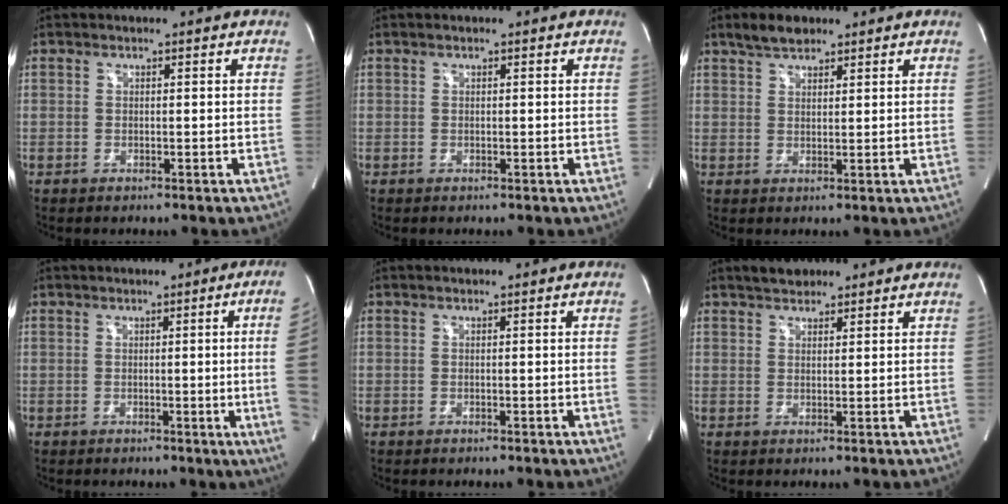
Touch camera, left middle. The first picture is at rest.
{"total": 0.0}
{"total": 4.2, "force": [3.3, 1.8, 2.0], "torque": [-0.046, 0.012, 0.064]}
{"total": 9.4, "force": [-0.1, -3.4, 8.8], "torque": [-0.075, -0.014, -0.006]}
{"total": 0.9, "force": [-0.1, -0.4, 0.8], "torque": [-0.007, 0.000, -0.002]}
{"total": 3.0, "force": [2.5, 1.4, 0.9], "torque": [-0.019, 0.013, 0.041]}